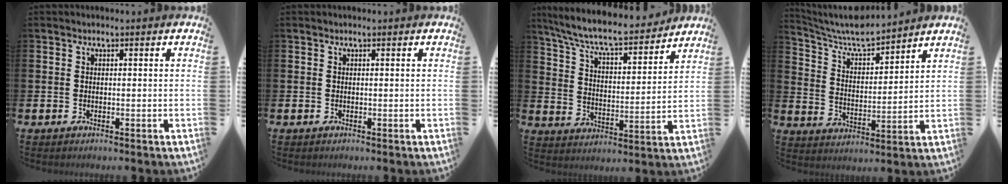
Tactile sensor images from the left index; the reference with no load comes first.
{"total": 0.0}
{"total": 8.7, "force": [8.0, 1.4, 3.1], "torque": [-0.088, -0.062, 0.134]}
{"total": 7.2, "force": [6.9, 0.8, 2.0], "torque": [-0.073, -0.046, 0.119]}